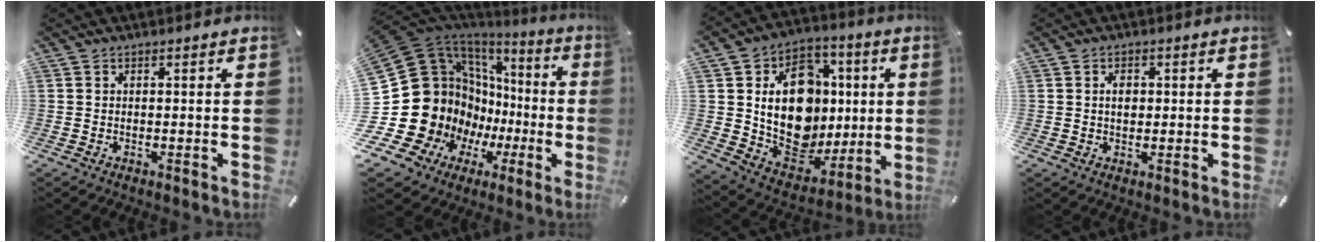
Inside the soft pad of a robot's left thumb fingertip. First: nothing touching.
{"total": 23.9, "force": [0.9, 18.8, 14.8], "torque": [-0.271, -0.070, 0.084]}
{"total": 20.3, "force": [2.2, 15.7, 12.8], "torque": [-0.230, -0.015, 0.045]}
{"total": 2.9, "force": [0.4, 2.0, 2.0], "torque": [-0.027, -0.001, 0.002]}